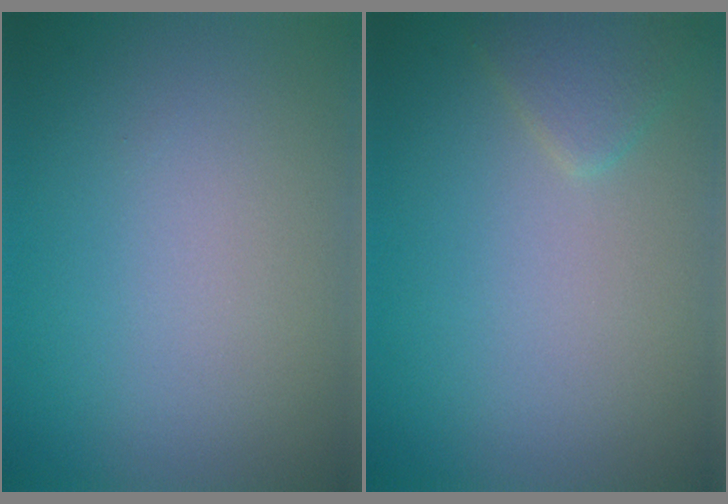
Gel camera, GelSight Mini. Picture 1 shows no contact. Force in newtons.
{"total": 1.8, "press": 1.8, "slide": 0.1}